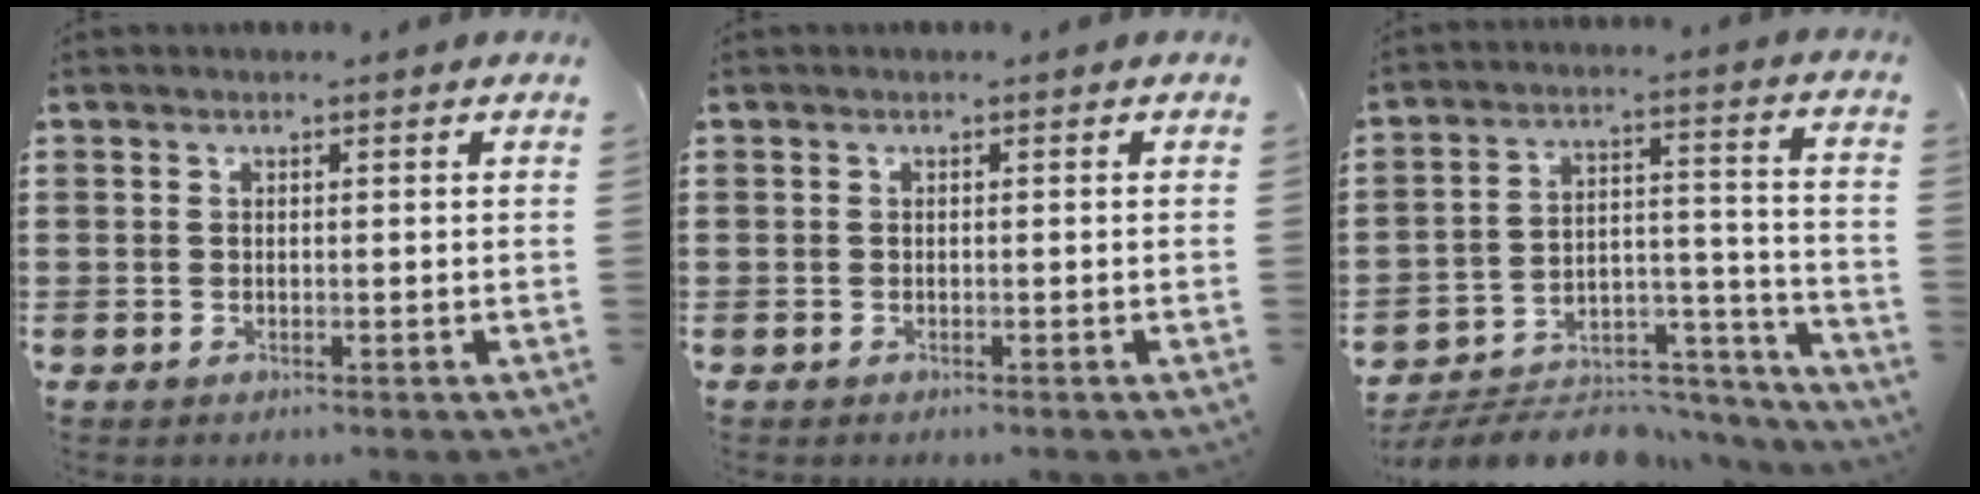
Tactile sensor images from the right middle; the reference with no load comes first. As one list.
[{"total": 0.0}, {"total": 7.7, "force": [-7.1, 2.2, 2.0], "torque": [-0.019, 0.023, -0.134]}]